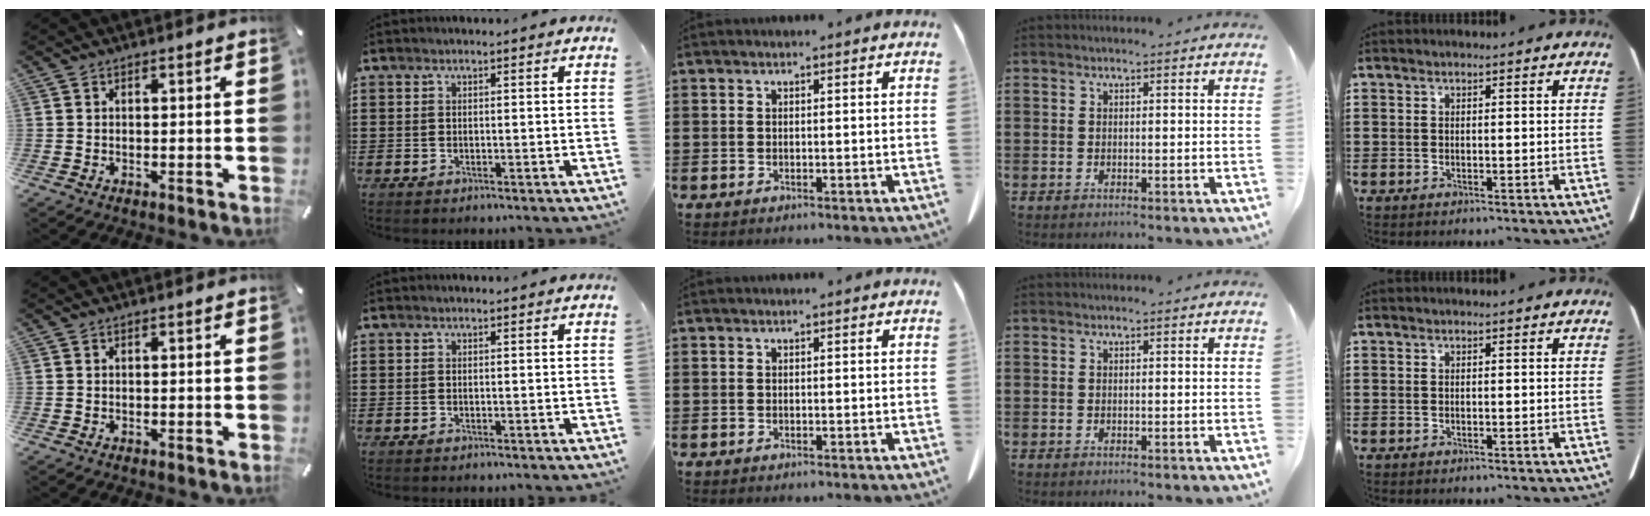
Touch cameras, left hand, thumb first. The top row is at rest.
{}